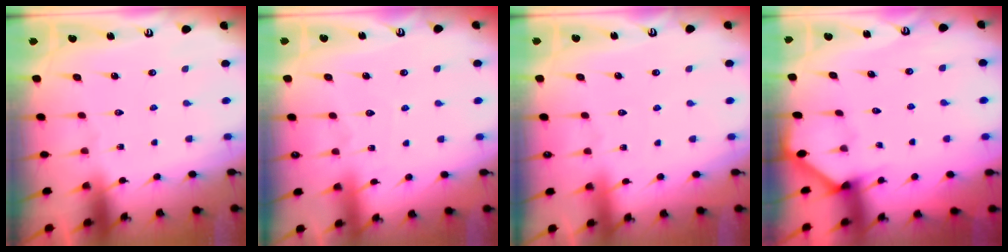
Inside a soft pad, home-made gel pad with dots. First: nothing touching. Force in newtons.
{"total": 4.3, "press": 4.2, "slide": 0.5}
{"total": 1.1, "press": 1.1, "slide": 0.2}
{"total": 1.7, "press": 1.7, "slide": 0.2}